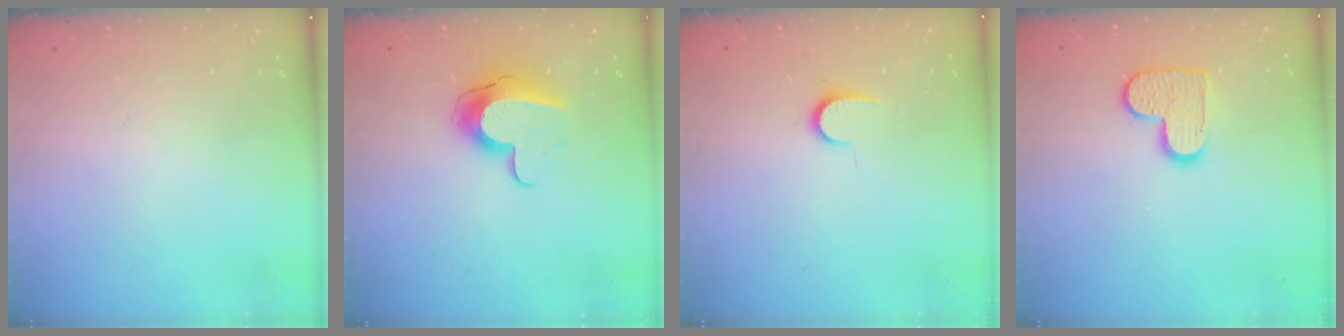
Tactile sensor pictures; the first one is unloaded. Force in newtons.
{"total": 11.2, "press": 11.2, "slide": 1.1}
{"total": 6.7, "press": 6.6, "slide": 0.7}
{"total": 10.4, "press": 10.4, "slide": 0.6}